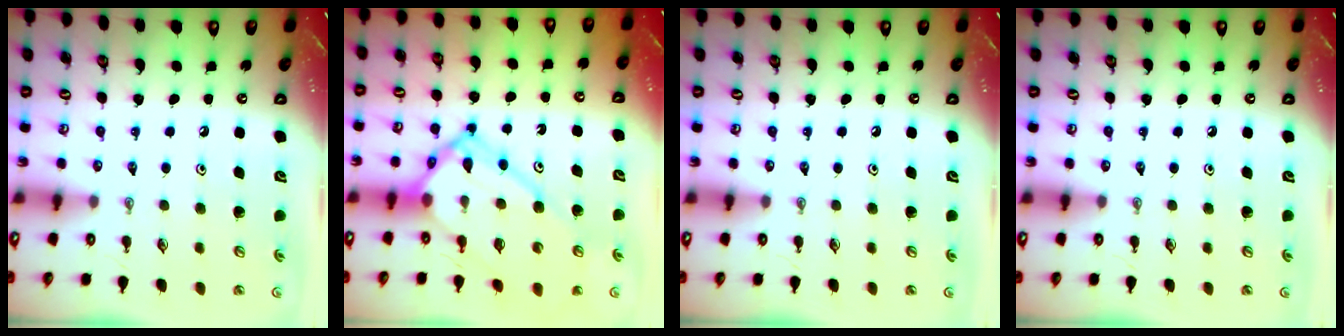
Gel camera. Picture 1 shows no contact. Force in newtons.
{"total": 17.2, "press": 17.1, "slide": 1.6}
{"total": 0.0}
{"total": 0.0}